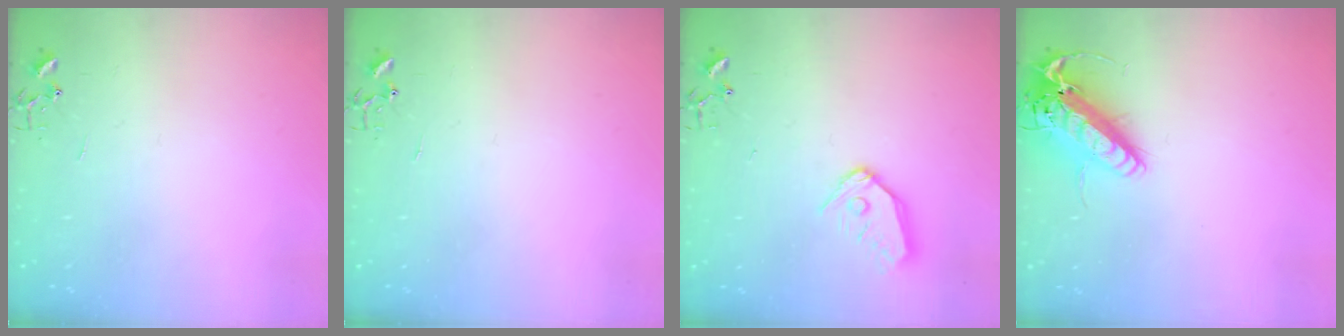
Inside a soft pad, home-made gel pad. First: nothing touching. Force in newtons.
{"total": 0.0}
{"total": 10.7, "press": 10.6, "slide": 1.1}
{"total": 17.8, "press": 17.5, "slide": 3.4}